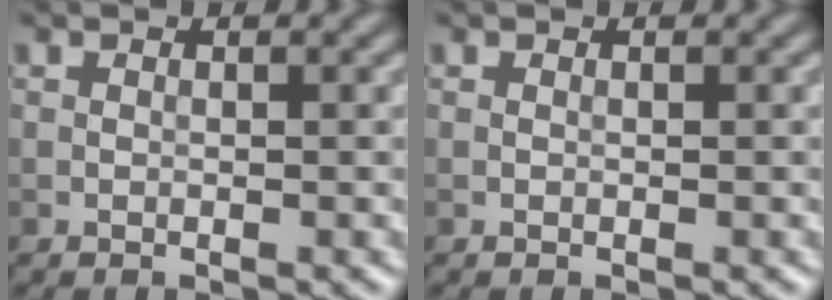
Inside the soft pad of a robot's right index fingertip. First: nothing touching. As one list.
[{"total": 0.0}]